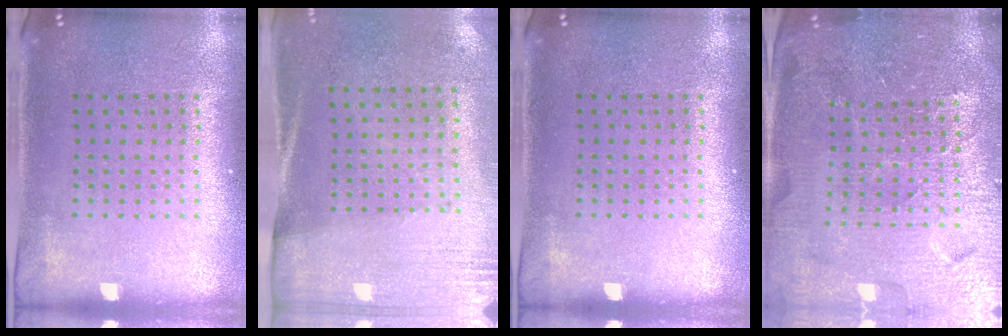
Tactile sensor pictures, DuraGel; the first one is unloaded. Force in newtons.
{"total": 2.8, "press": 2.4, "slide": 1.4}
{"total": 0.0}
{"total": 5.1, "press": 4.7, "slide": 1.9}